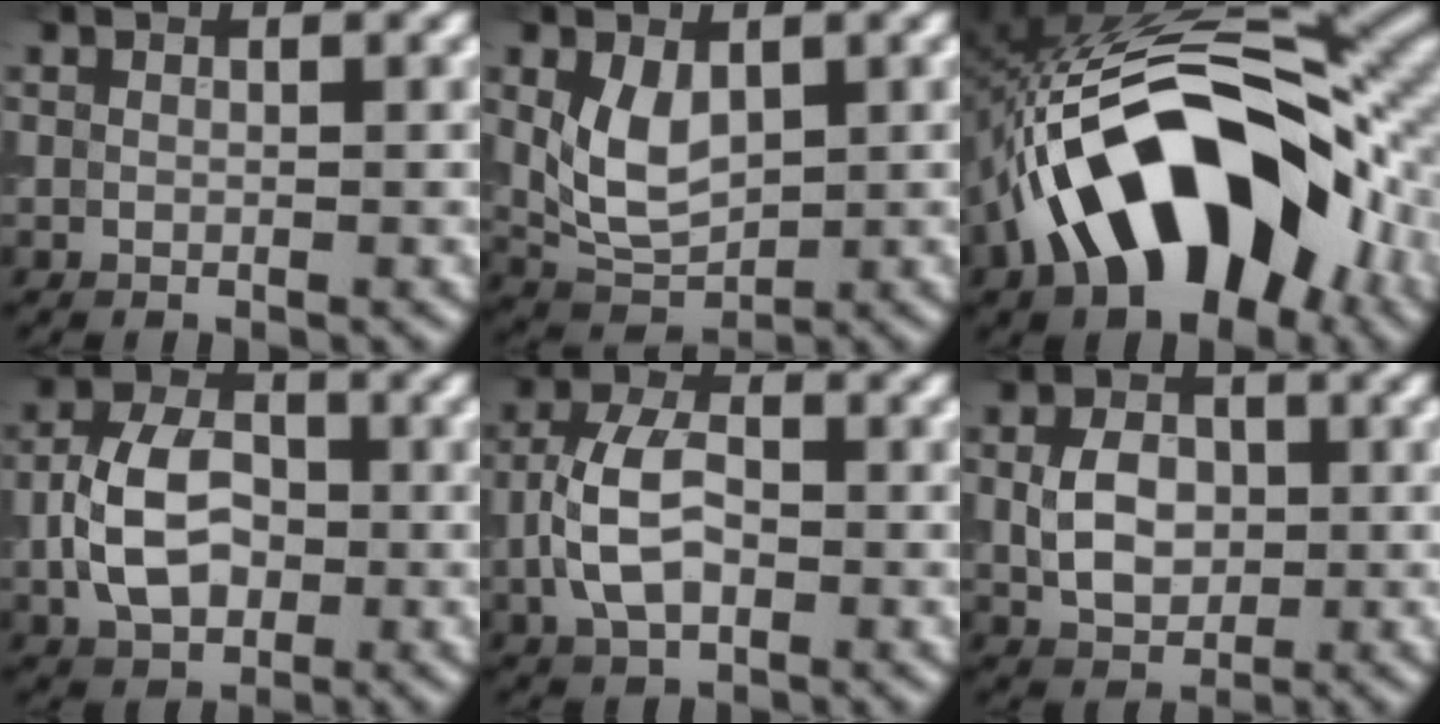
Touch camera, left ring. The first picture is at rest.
{"total": 4.5, "force": [0.8, 2.8, 3.3], "torque": [-0.077, -0.001, 0.023]}
{"total": 15.3, "force": [-5.1, 7.8, 12.1], "torque": [-0.179, 0.025, -0.096]}
{"total": 6.4, "force": [-0.9, 4.4, 4.6], "torque": [-0.090, 0.007, -0.021]}
{"total": 5.5, "force": [-0.9, 3.3, 4.4], "torque": [-0.093, 0.006, -0.024]}
{"total": 4.5, "force": [0.1, 3.3, 3.1], "torque": [-0.064, 0.000, -0.001]}